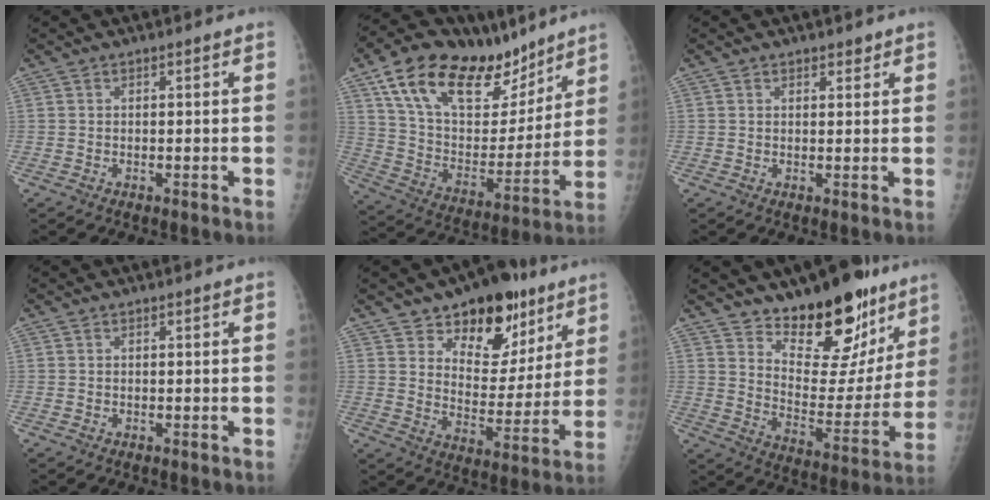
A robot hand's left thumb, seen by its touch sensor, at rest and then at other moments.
{"total": 27.3, "force": [17.2, 13.5, 16.3], "torque": [-0.230, -0.035, 0.290]}
{"total": 1.5, "force": [1.1, 0.9, 0.4], "torque": [0.007, -0.007, 0.013]}
{"total": 0.0}
{"total": 17.0, "force": [10.4, 9.8, 9.1], "torque": [-0.068, -0.054, 0.161]}
{"total": 19.9, "force": [14.3, 9.0, 10.5], "torque": [-0.087, -0.106, 0.219]}